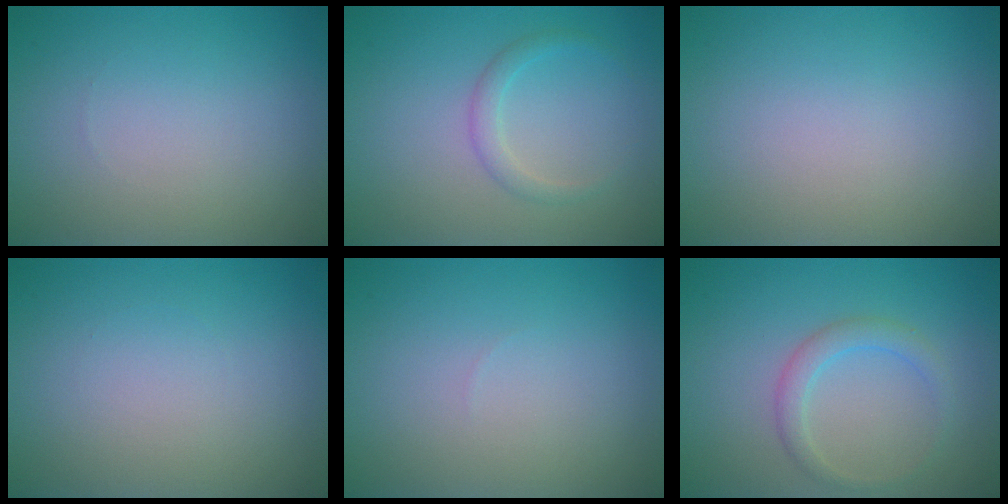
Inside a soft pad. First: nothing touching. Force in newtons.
{"total": 1.5, "press": 1.5, "slide": 0.0}
{"total": 0.0}
{"total": 0.0}
{"total": 0.0}
{"total": 2.1, "press": 2.1, "slide": 0.0}